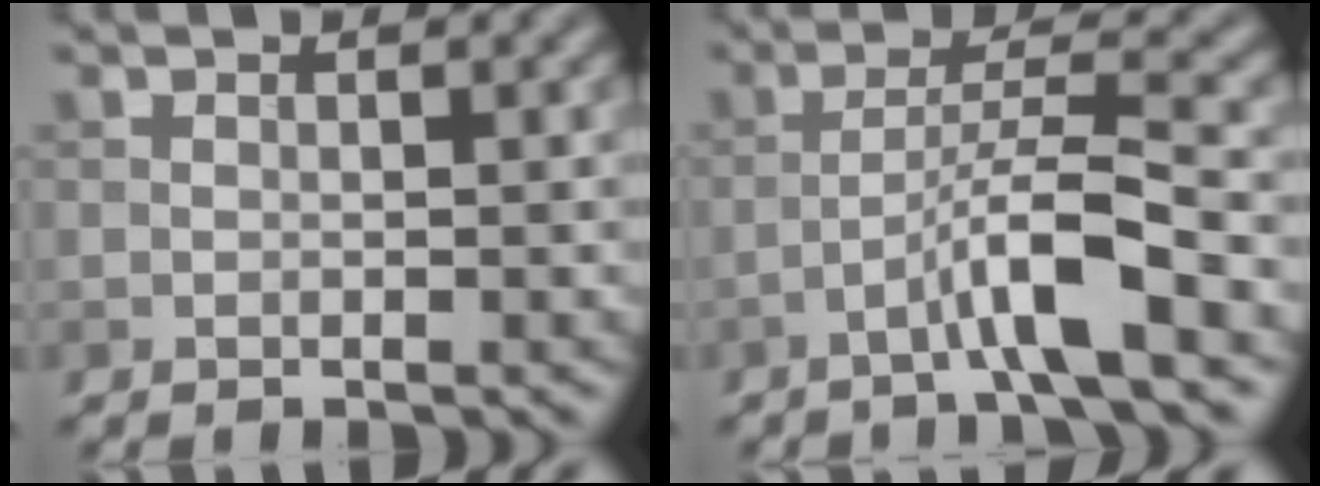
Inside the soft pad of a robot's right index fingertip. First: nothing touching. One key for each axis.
{"total": 5.3, "fx": -2.8, "fy": 0.3, "fz": 4.5, "tx": -0.077, "ty": 0.022, "tz": -0.057}